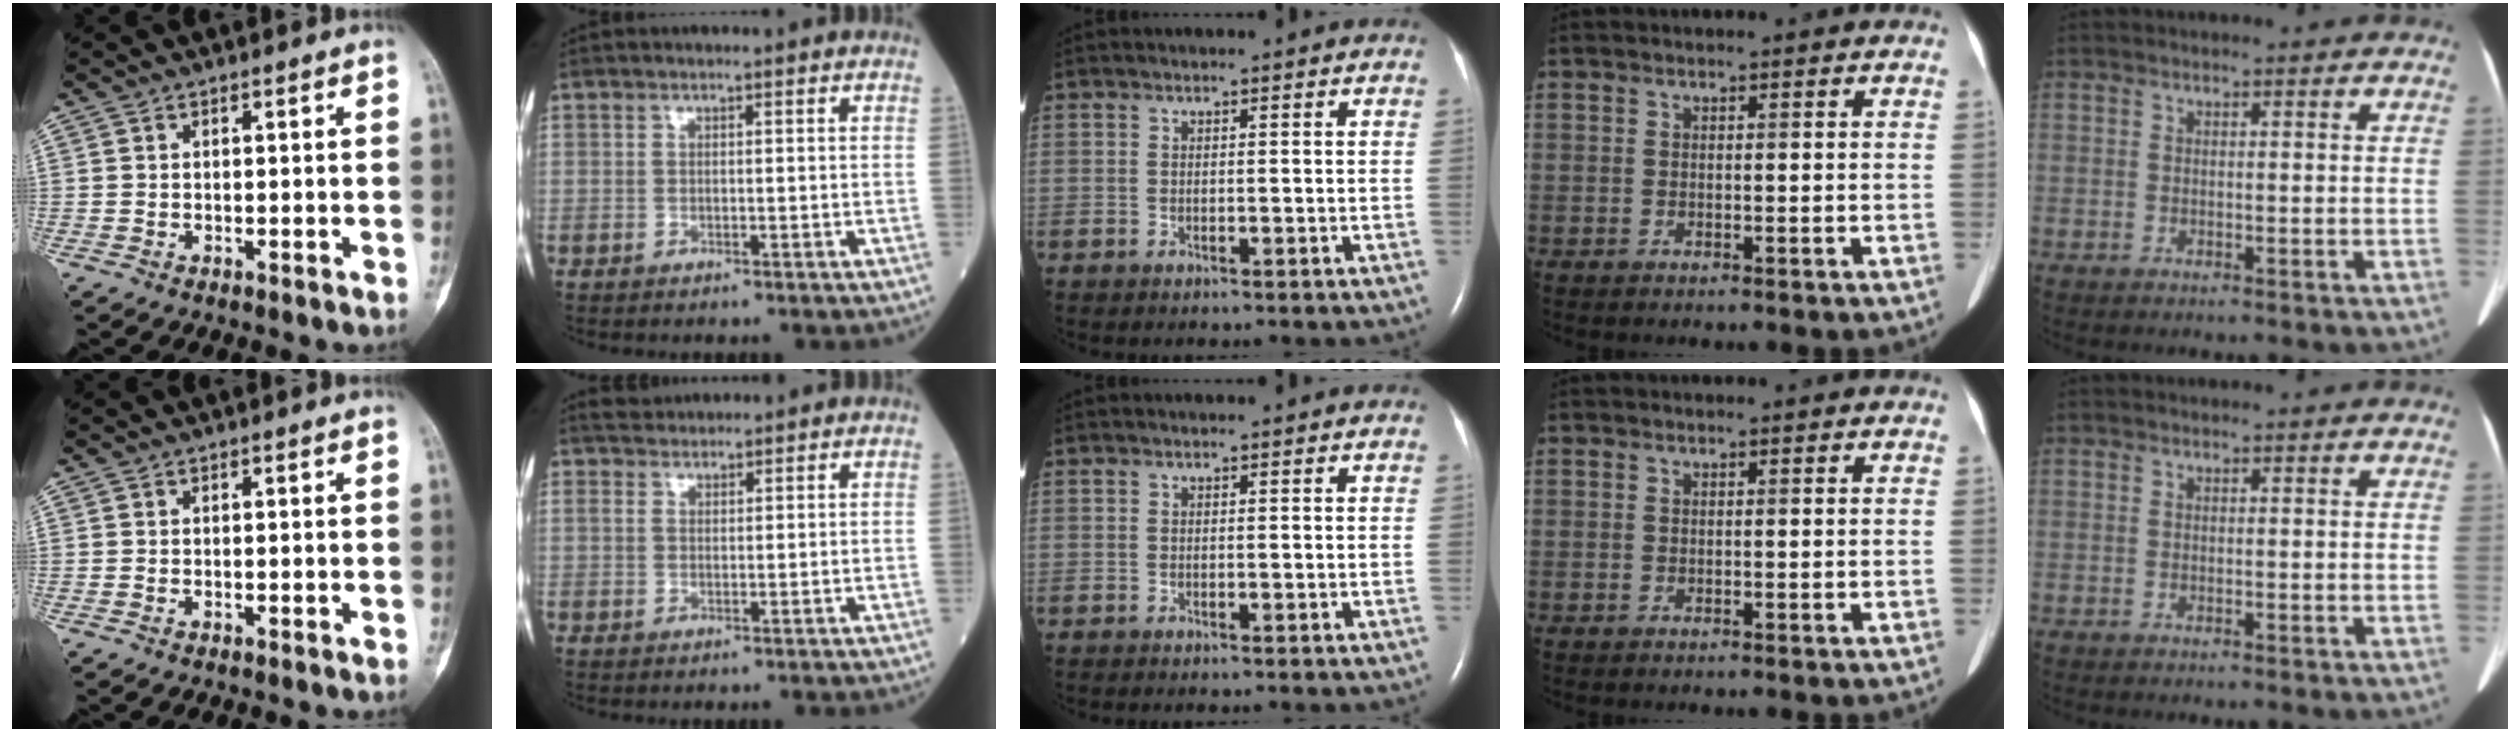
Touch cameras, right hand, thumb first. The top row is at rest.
{"index": {"total": 2.3, "force": [2.2, 0.4, -0.1], "torque": [-0.004, 0.013, 0.045]}}